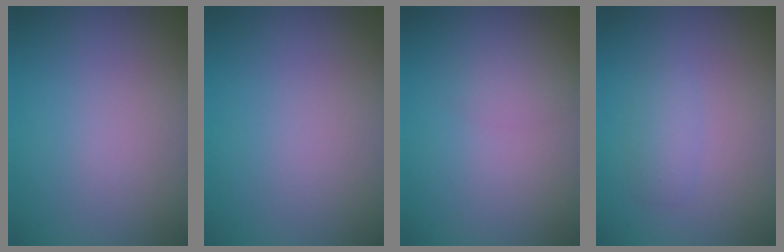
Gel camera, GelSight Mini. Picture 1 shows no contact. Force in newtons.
{"total": 0.0}
{"total": 1.3, "press": 1.3, "slide": 0.0}
{"total": 1.5, "press": 1.4, "slide": 0.1}